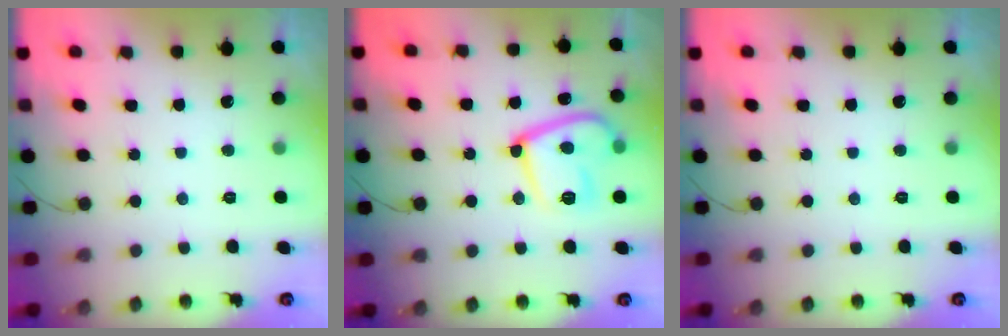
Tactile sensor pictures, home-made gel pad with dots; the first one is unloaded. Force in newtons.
{"total": 15.3, "press": 15.2, "slide": 1.7}
{"total": 0.0}